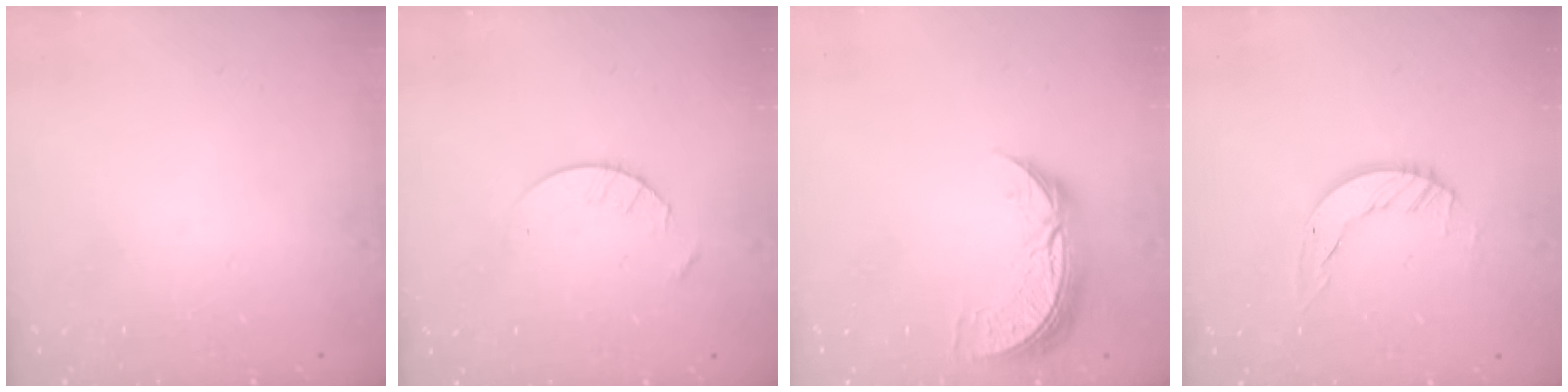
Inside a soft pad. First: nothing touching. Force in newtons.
{"total": 3.8, "press": 3.7, "slide": 0.5}
{"total": 9.0, "press": 9.0, "slide": 0.7}
{"total": 5.9, "press": 5.9, "slide": 0.4}